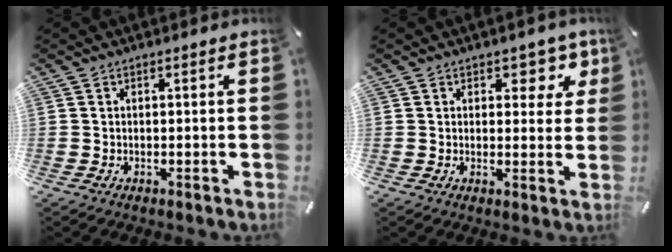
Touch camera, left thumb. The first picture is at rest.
{"total": 6.3, "force": [3.5, 3.9, 3.5], "torque": [-0.016, -0.022, 0.052]}